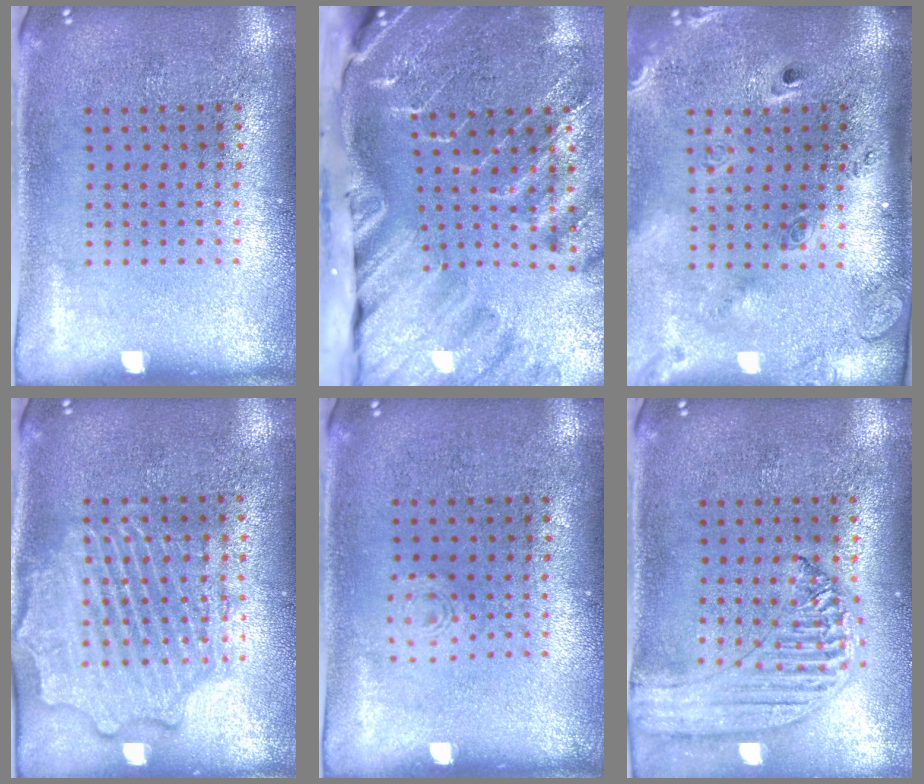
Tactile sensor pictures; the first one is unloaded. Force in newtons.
{"total": 4.4, "press": 3.3, "slide": 3.0}
{"total": 2.8, "press": 1.9, "slide": 2.0}
{"total": 2.2, "press": 2.2, "slide": 0.2}
{"total": 0.7, "press": 0.7, "slide": 0.1}
{"total": 1.4, "press": 1.3, "slide": 0.3}